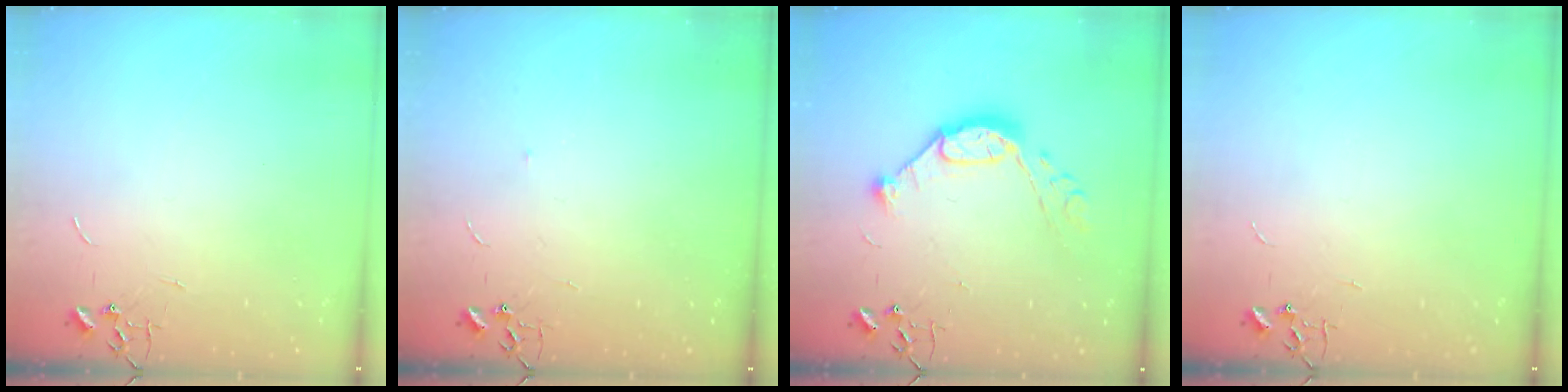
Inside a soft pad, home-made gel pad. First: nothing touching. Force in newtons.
{"total": 2.7, "press": 2.7, "slide": 0.4}
{"total": 11.7, "press": 11.7, "slide": 0.6}
{"total": 0.0}